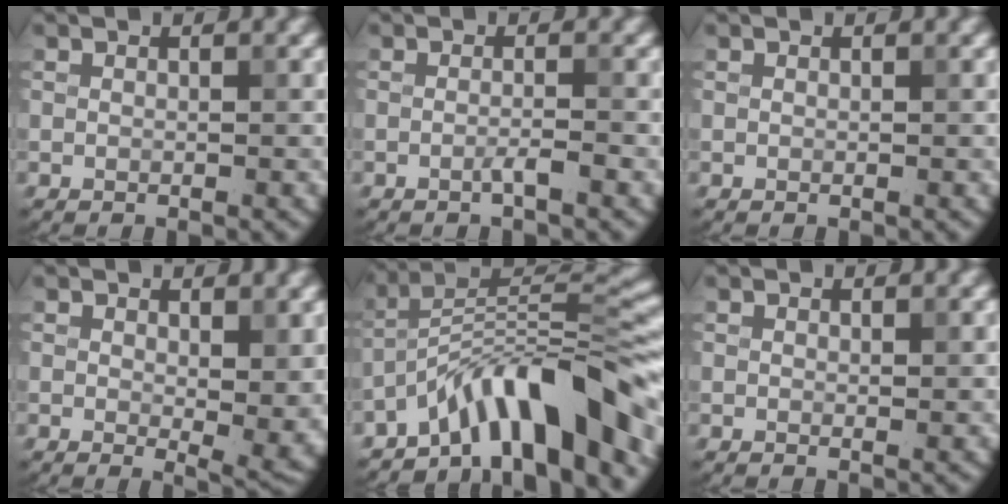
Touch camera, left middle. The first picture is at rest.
{"total": 1.3, "force": [-0.6, 0.1, 1.2], "torque": [-0.021, 0.001, -0.015]}
{"total": 0.0}
{"total": 4.2, "force": [0.9, 1.7, 3.7], "torque": [-0.049, -0.015, 0.017]}
{"total": 10.3, "force": [-6.8, 2.4, 7.3], "torque": [-0.096, 0.017, -0.123]}
{"total": 0.6, "force": [0.1, 0.2, 0.5], "torque": [-0.005, -0.004, 0.002]}